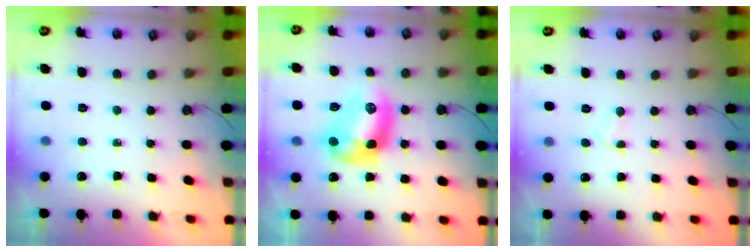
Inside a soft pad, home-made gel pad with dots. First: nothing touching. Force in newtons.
{"total": 12.6, "press": 12.6, "slide": 0.9}
{"total": 2.3, "press": 2.3, "slide": 0.2}